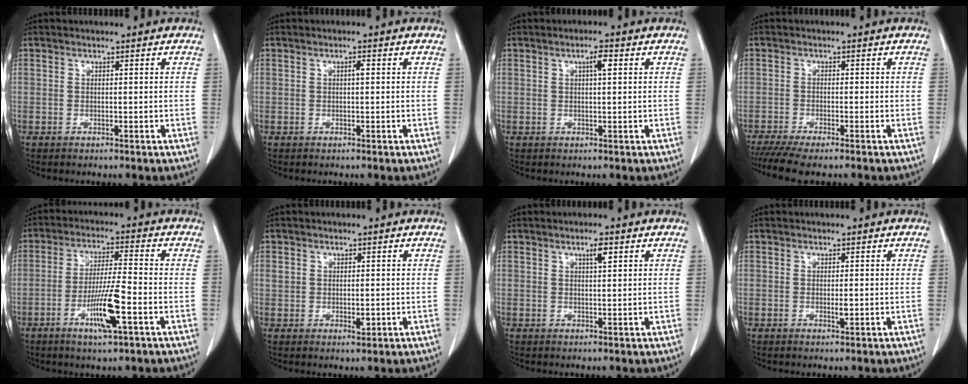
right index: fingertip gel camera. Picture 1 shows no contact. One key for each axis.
{"total": 0.8, "fx": 0.1, "fy": 0.1, "fz": 0.8, "tx": -0.015, "ty": 0.002, "tz": 0.002}
{"total": 2.2, "fx": 0.8, "fy": 0.3, "fz": 2.0, "tx": -0.035, "ty": 0.003, "tz": 0.012}
{"total": 5.6, "fx": -4.6, "fy": 0.1, "fz": 3.2, "tx": -0.049, "ty": -0.015, "tz": -0.079}
{"total": 8.8, "fx": -3.5, "fy": 0.2, "fz": 8.1, "tx": -0.153, "ty": -0.011, "tz": -0.065}
{"total": 2.5, "fx": 0.0, "fy": 1.7, "fz": 1.9, "tx": -0.030, "ty": -0.001, "tz": 0.006}
{"total": 2.0, "fx": 1.0, "fy": 0.2, "fz": 1.7, "tx": -0.032, "ty": 0.000, "tz": 0.017}
{"total": 1.0, "fx": -0.1, "fy": 0.2, "fz": 0.9, "tx": -0.018, "ty": -0.004, "tz": -0.001}